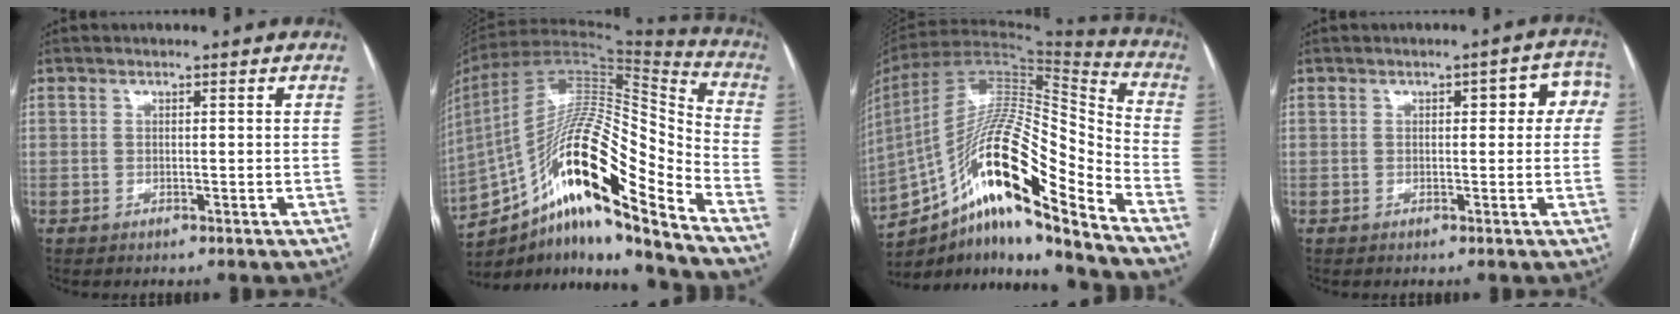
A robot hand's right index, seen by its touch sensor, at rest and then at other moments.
{"total": 23.9, "force": [-14.3, 3.3, 18.9], "torque": [-0.331, 0.015, -0.249]}
{"total": 22.8, "force": [-14.0, 2.8, 17.8], "torque": [-0.312, 0.014, -0.243]}
{"total": 4.7, "force": [0.8, 1.6, 4.3], "torque": [-0.040, 0.019, 0.004]}